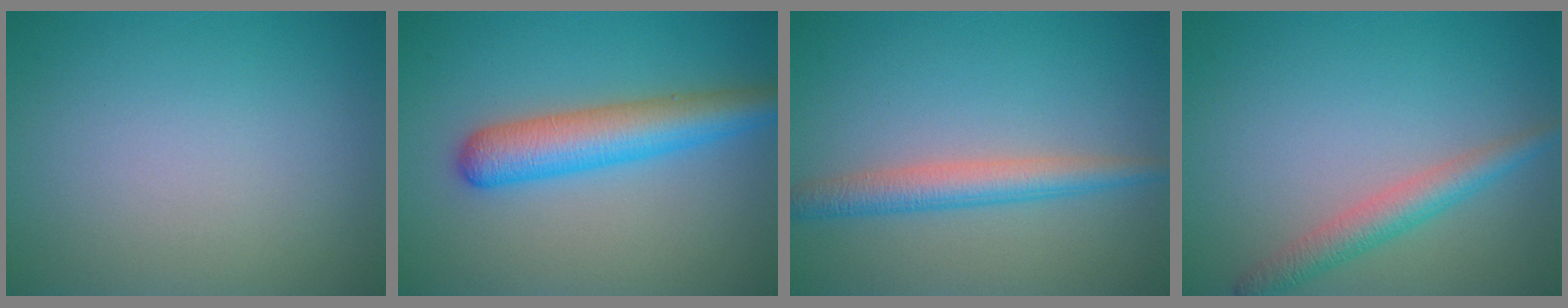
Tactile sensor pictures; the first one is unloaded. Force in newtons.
{"total": 5.5, "press": 5.5, "slide": 0.2}
{"total": 3.4, "press": 3.4, "slide": 0.1}
{"total": 2.9, "press": 2.9, "slide": 0.1}